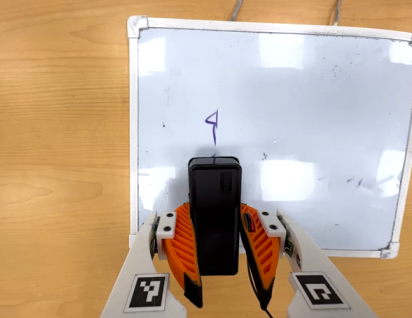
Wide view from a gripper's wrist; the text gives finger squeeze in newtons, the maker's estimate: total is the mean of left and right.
{"total": 8.0, "left": 7.0, "right": 9.0}